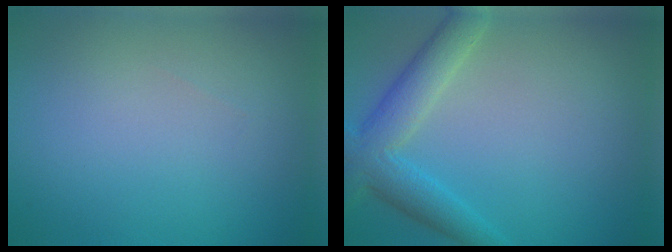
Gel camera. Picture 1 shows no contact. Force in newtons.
{"total": 4.8, "press": 4.8, "slide": 0.2}